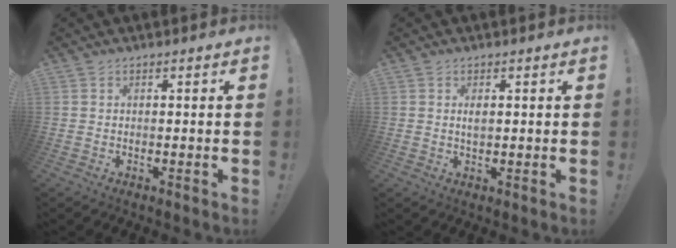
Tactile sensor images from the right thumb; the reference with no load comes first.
{"total": 1.7, "force": [0.4, 0.8, 1.5], "torque": [-0.017, -0.005, 0.004]}